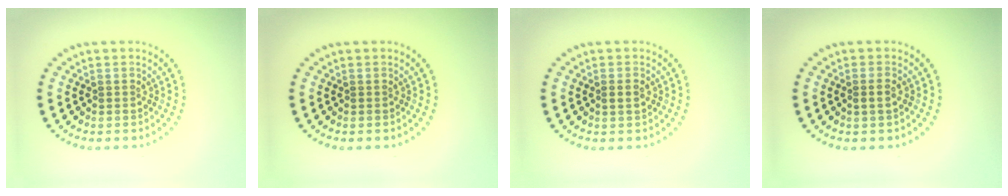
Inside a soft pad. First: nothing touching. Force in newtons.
{"total": 0.0}
{"total": 1.0, "press": 1.0, "slide": 0.3}
{"total": 1.2, "press": 1.0, "slide": 0.6}